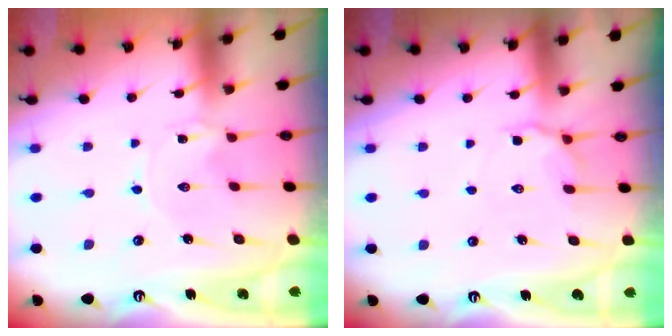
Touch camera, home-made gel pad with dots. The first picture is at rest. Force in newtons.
{"total": 5.1, "press": 4.9, "slide": 1.4}